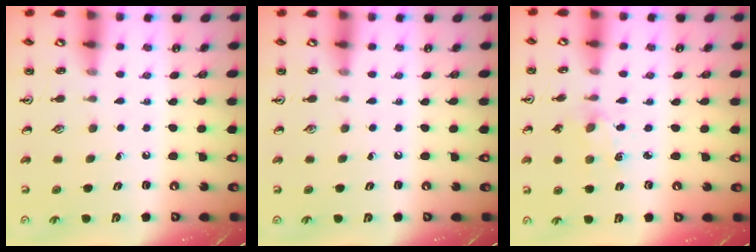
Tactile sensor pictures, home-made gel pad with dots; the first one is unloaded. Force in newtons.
{"total": 0.0}
{"total": 2.1, "press": 2.0, "slide": 0.3}